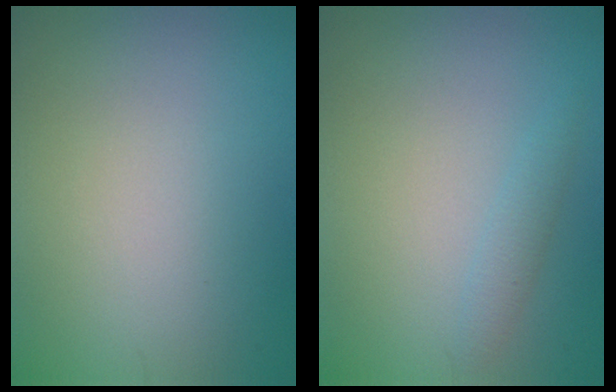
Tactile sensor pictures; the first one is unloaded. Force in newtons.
{"total": 1.3, "press": 1.3, "slide": 0.1}